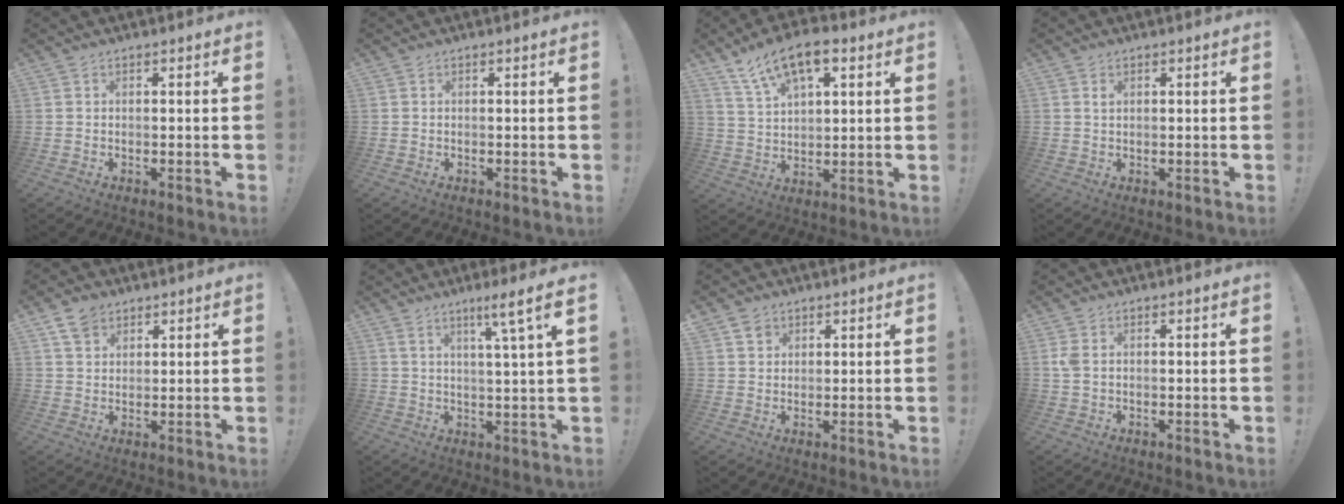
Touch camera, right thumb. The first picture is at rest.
{"total": 0.0}
{"total": 12.2, "force": [7.1, 5.6, 8.3], "torque": [-0.144, -0.023, 0.130]}
{"total": 0.9, "force": [0.6, 0.3, 0.6], "torque": [-0.007, -0.002, 0.011]}
{"total": 5.7, "force": [3.5, 3.9, 2.2], "torque": [-0.040, -0.007, 0.066]}
{"total": 7.7, "force": [4.1, -1.2, 6.4], "torque": [-0.088, -0.022, 0.055]}
{"total": 2.9, "force": [1.9, 2.1, 0.3], "torque": [0.005, -0.011, 0.034]}
{"total": 2.4, "force": [0.6, 1.4, 1.8], "torque": [-0.036, 0.005, 0.011]}